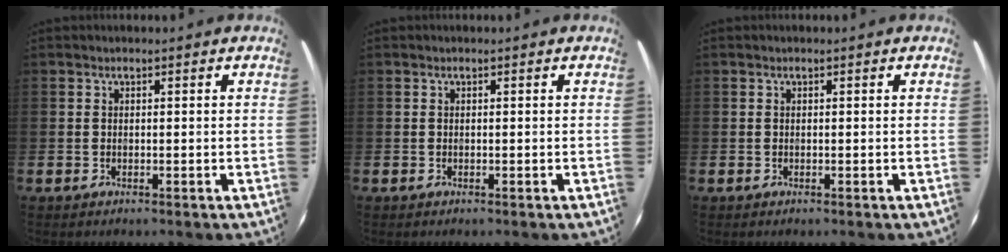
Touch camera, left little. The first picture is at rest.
{"total": 0.0}
{"total": 0.0}